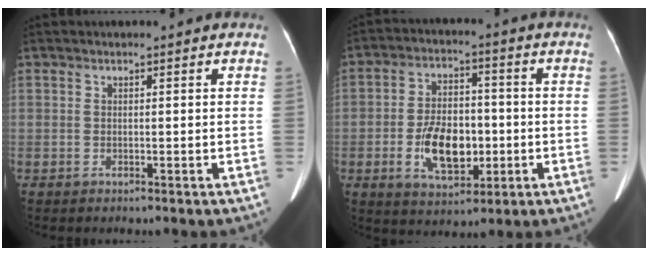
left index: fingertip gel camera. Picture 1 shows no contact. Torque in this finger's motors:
{"motor_torque": [0.30, 0.10, 0.68, 0.13]}